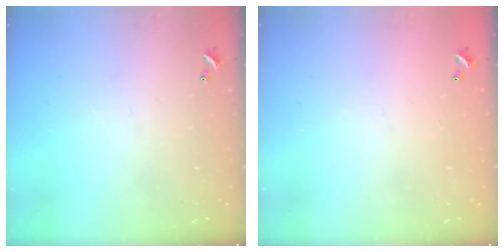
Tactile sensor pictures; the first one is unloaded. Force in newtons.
{"total": 3.0, "press": 3.0, "slide": 0.1}